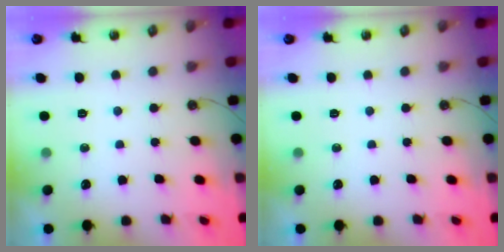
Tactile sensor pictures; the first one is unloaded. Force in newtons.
{"total": 0.0}